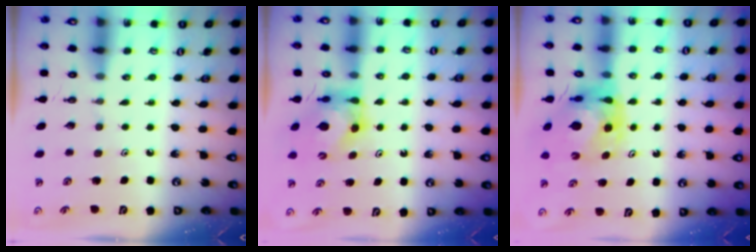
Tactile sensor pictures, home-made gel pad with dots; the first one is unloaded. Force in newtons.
{"total": 5.6, "press": 5.6, "slide": 0.7}
{"total": 10.0, "press": 9.9, "slide": 1.2}